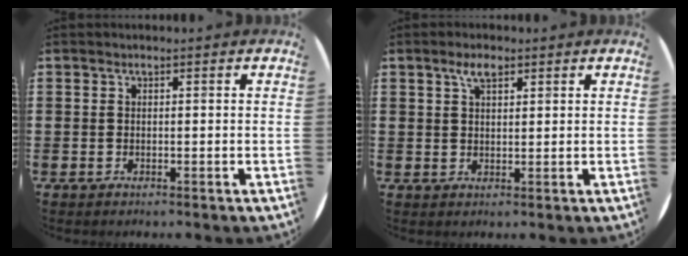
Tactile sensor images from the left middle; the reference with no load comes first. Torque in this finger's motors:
{"motor_torque": [0.55, -0.01, 0.05, 0.03]}